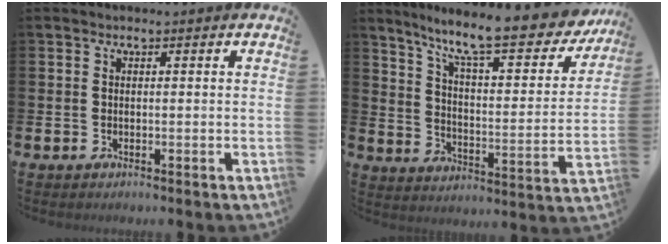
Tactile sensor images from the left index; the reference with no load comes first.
{"total": 10.9, "force": [9.3, 1.7, 5.5], "torque": [-0.123, -0.065, 0.150]}